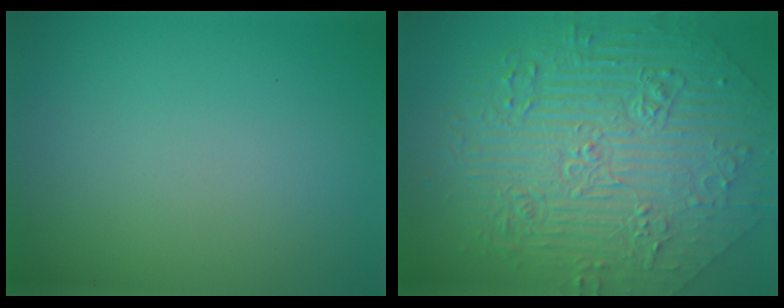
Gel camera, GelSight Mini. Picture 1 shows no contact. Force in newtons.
{"total": 10.8, "press": 7.5, "slide": 7.7}